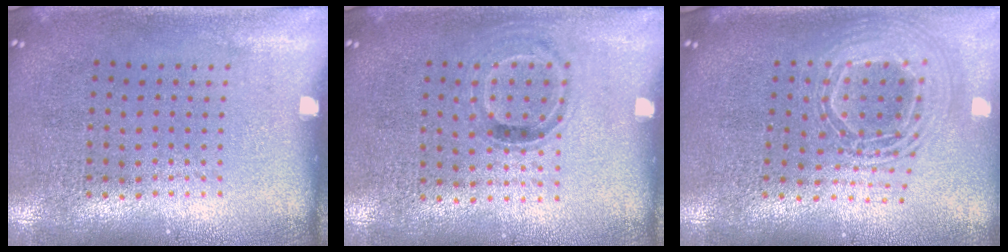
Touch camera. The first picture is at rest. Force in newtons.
{"total": 0.8, "press": 0.7, "slide": 0.4}
{"total": 2.3, "press": 1.7, "slide": 1.6}